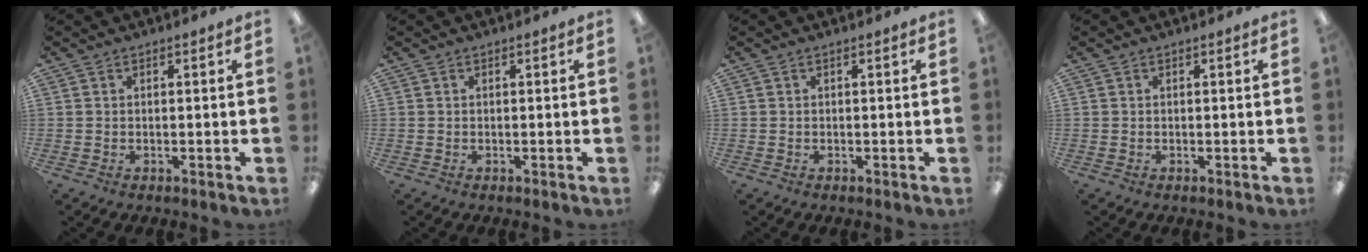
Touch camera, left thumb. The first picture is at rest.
{"total": 0.0}
{"total": 0.0}
{"total": 0.0}